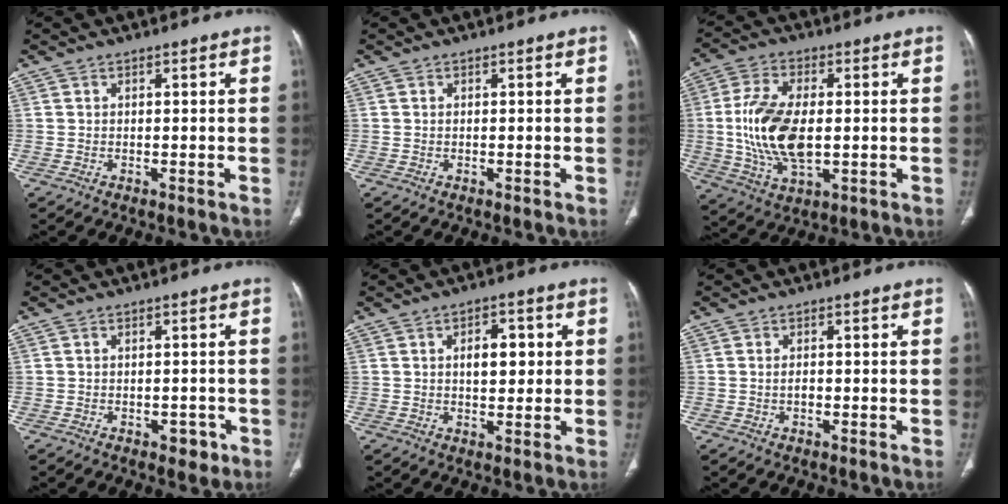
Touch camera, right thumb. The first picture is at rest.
{"total": 0.0}
{"total": 14.4, "force": [-0.3, 7.5, 12.3], "torque": [-0.248, -0.005, -0.001]}
{"total": 2.7, "force": [-1.3, 1.8, 1.5], "torque": [-0.006, 0.005, -0.013]}
{"total": 5.8, "force": [1.0, 3.2, 4.7], "torque": [-0.050, 0.003, 0.016]}
{"total": 1.3, "force": [-0.2, 0.7, 1.0], "torque": [-0.020, 0.002, -0.003]}